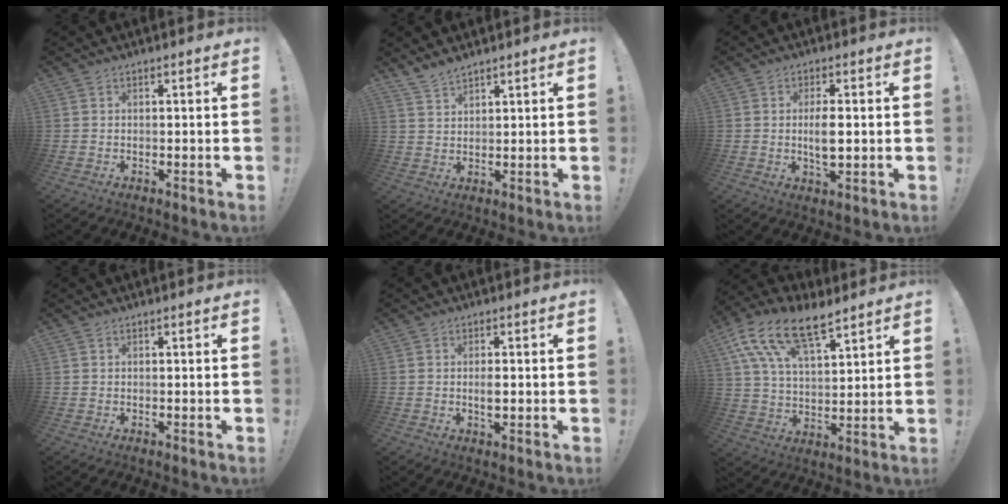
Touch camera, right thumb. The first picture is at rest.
{"total": 4.0, "force": [3.7, 0.8, 1.3], "torque": [-0.030, -0.024, 0.071]}
{"total": 5.7, "force": [0.1, 2.3, 5.2], "torque": [-0.087, -0.008, -0.006]}
{"total": 0.0}
{"total": 2.6, "force": [-0.2, 1.3, 2.3], "torque": [-0.027, -0.004, -0.006]}
{"total": 17.4, "force": [11.2, 7.8, 10.8], "torque": [-0.196, -0.065, 0.201]}